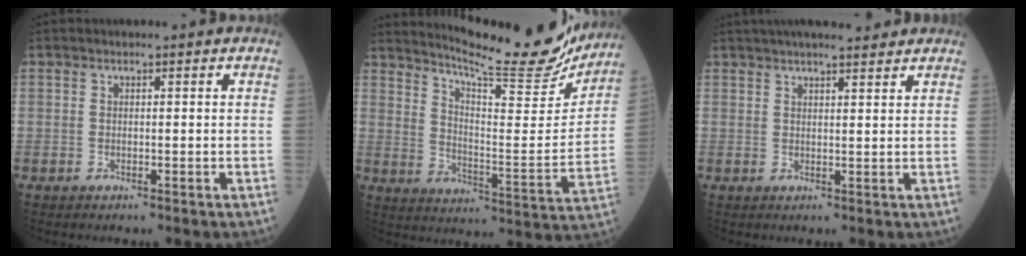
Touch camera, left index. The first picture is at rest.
{"total": 20.1, "force": [18.8, 1.2, 7.0], "torque": [-0.110, -0.065, 0.255]}
{"total": 10.0, "force": [8.6, 1.5, 4.9], "torque": [-0.062, 0.023, 0.117]}